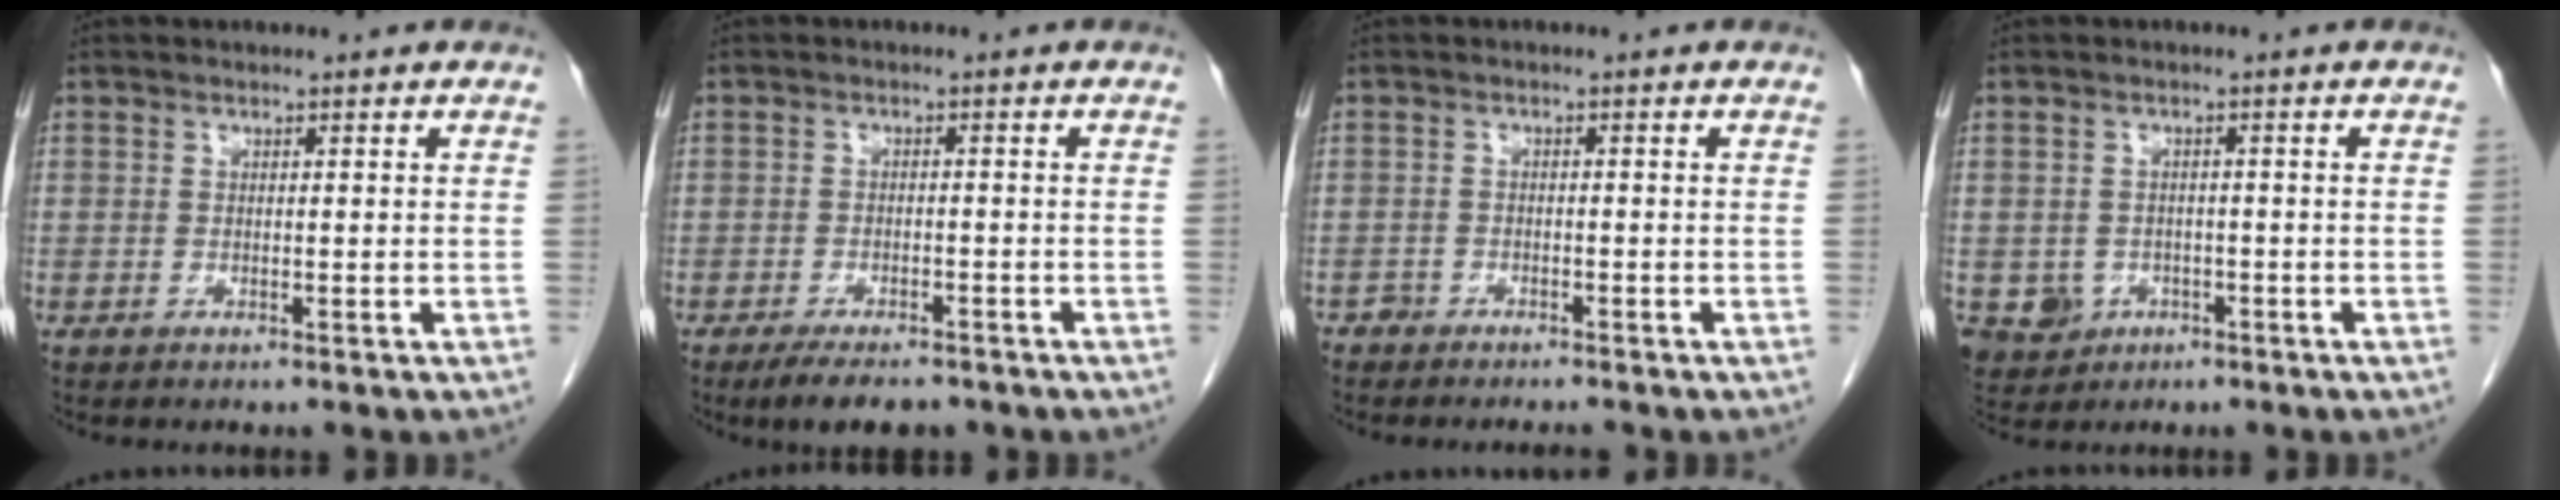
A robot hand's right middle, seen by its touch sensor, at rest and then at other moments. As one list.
[{"total": 5.9, "force": [-4.6, 2.0, 3.1], "torque": [-0.047, -0.006, -0.070]}, {"total": 2.6, "force": [-2.5, 0.8, 0.4], "torque": [-0.002, -0.004, -0.040]}, {"total": 4.9, "force": [-2.0, 4.4, 1.1], "torque": [-0.022, 0.002, -0.025]}]